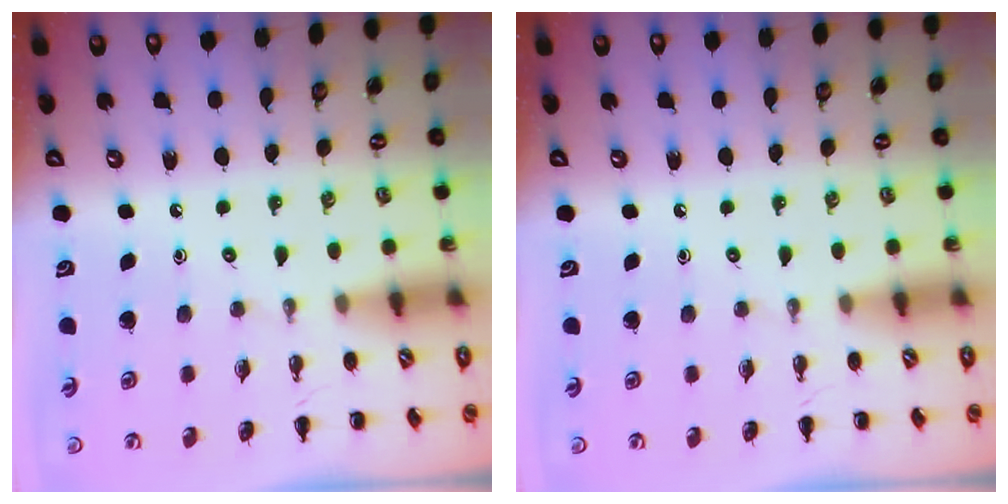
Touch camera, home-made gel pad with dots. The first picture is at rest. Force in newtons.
{"total": 0.0}